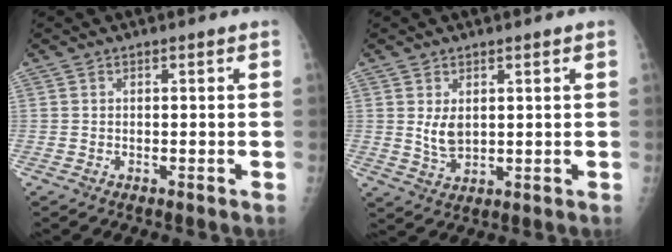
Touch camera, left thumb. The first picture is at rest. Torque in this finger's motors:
{"motor_torque": [0.64, 0.69, 0.66, -0.32, 0.06]}